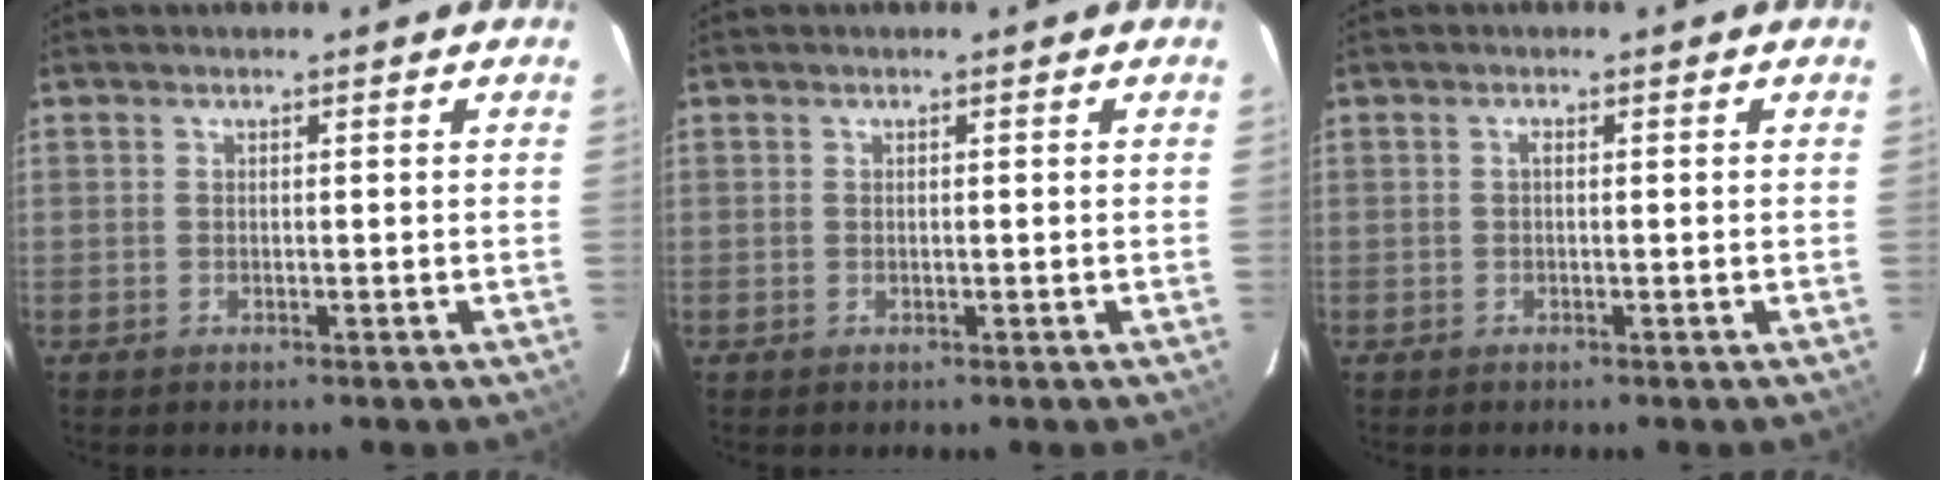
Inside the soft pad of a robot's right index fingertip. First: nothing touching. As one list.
[{"total": 0.0}, {"total": 0.6, "force": [0.0, 0.3, 0.5], "torque": [-0.010, 0.005, -0.002]}]